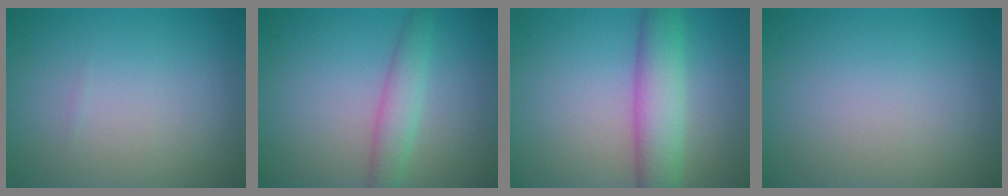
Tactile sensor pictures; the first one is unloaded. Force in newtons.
{"total": 2.7, "press": 2.7, "slide": 0.1}
{"total": 5.5, "press": 5.5, "slide": 0.2}
{"total": 0.0}